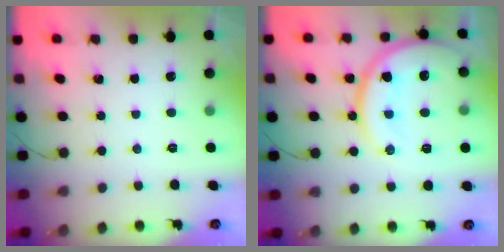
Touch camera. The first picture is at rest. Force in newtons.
{"total": 17.3, "press": 17.2, "slide": 1.5}